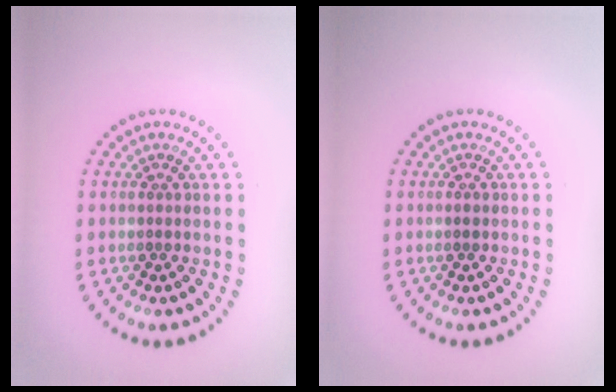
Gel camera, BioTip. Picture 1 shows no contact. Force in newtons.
{"total": 0.5, "press": 0.5, "slide": 0.1}